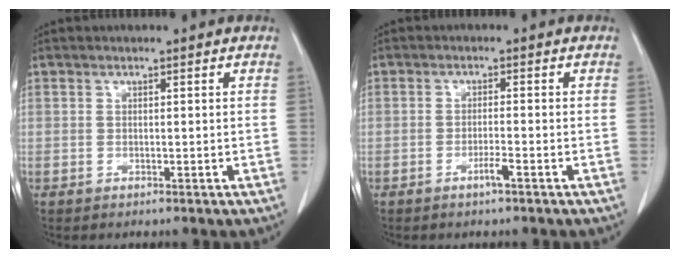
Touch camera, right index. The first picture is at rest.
{"total": 2.0, "force": [-1.2, -0.2, 1.6], "torque": [-0.031, -0.002, -0.024]}